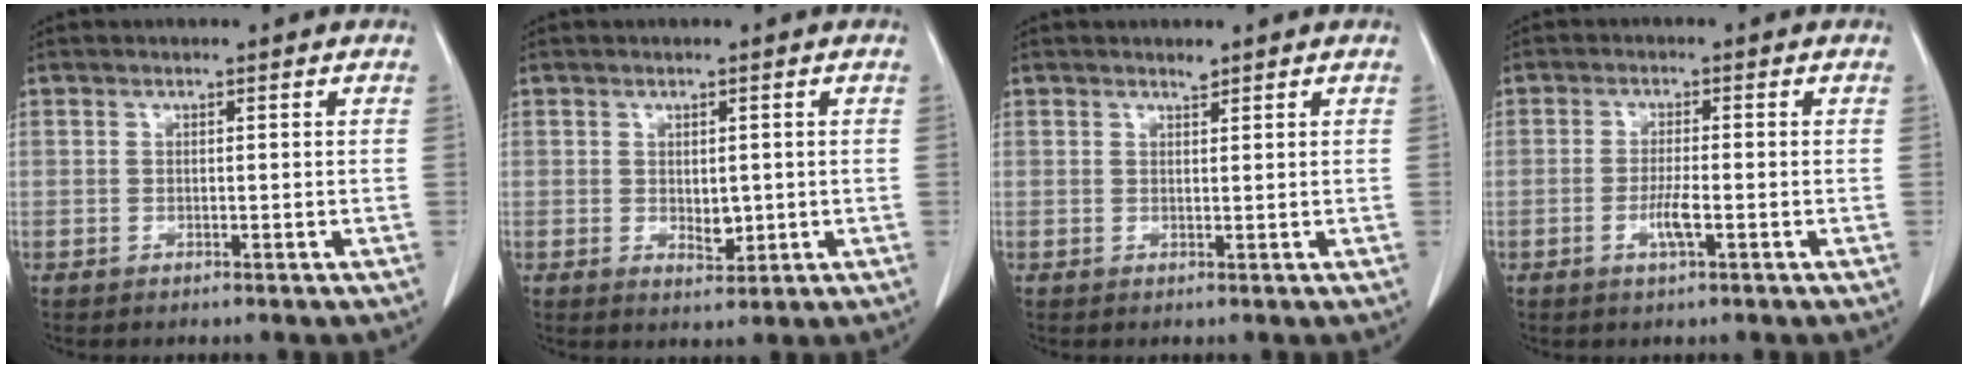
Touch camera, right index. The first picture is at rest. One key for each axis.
{"total": 2.6, "fx": 0.0, "fy": 1.5, "fz": 2.1, "tx": -0.033, "ty": -0.007, "tz": 0.007}
{"total": 0.8, "fx": 0.7, "fy": 0.1, "fz": 0.2, "tx": -0.009, "ty": -0.005, "tz": 0.013}
{"total": 3.2, "fx": -1.1, "fy": 0.2, "fz": 3.0, "tx": -0.060, "ty": -0.004, "tz": -0.022}